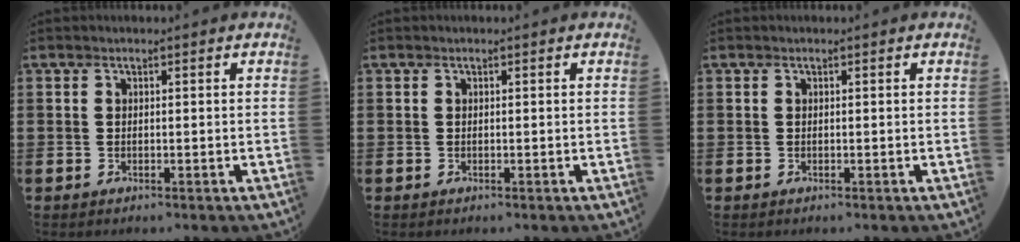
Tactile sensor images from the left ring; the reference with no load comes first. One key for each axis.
{"total": 0.0}
{"total": 0.0}